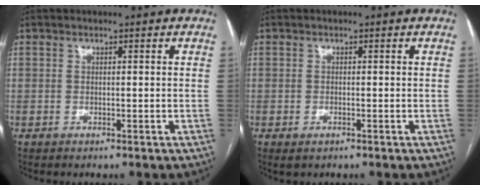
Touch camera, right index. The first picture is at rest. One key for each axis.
{"total": 1.2, "fx": -0.6, "fy": 0.6, "fz": 0.8, "tx": -0.012, "ty": -0.001, "tz": -0.004}